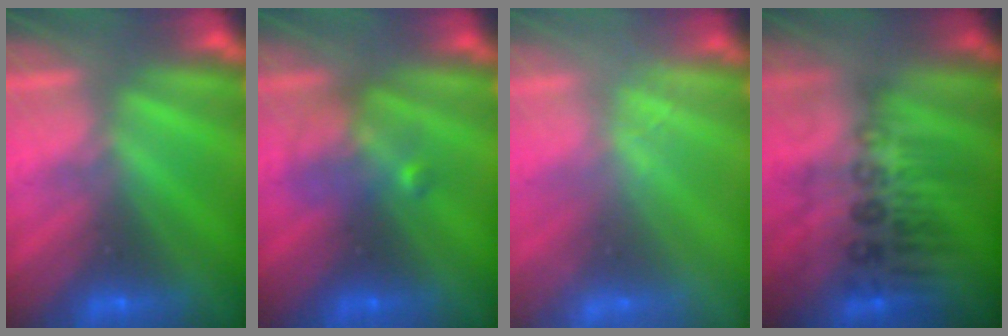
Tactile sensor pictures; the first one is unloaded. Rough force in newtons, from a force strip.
{"total": 2.4}
{"total": 2.3}
{"total": 2.9}